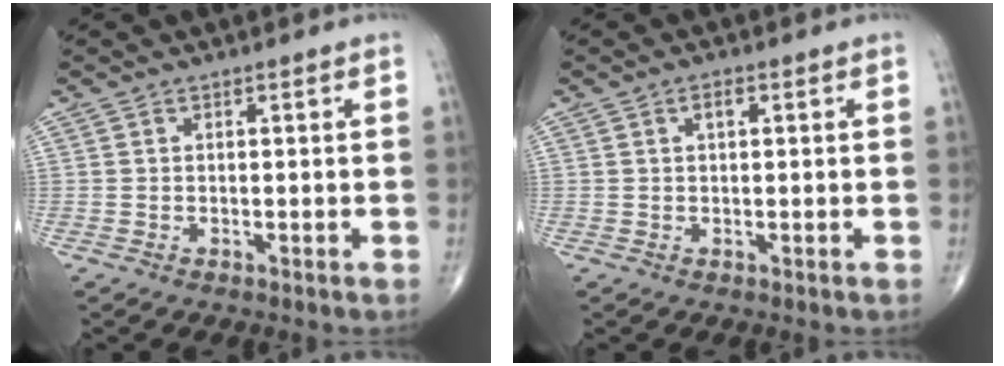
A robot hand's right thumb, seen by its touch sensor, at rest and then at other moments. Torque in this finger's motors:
{"motor_torque": [0.27, 0.53, 0.31, 0.09, 0.01]}